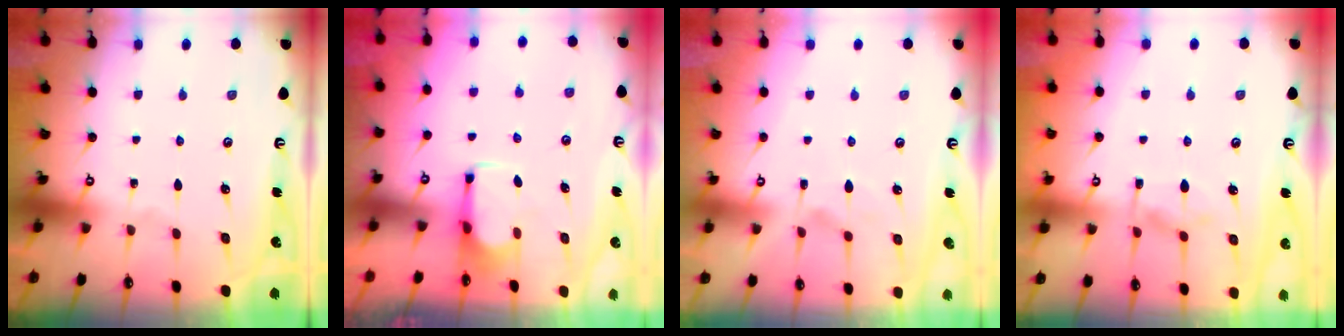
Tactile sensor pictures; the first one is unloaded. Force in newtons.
{"total": 2.6, "press": 2.5, "slide": 0.9}
{"total": 5.1, "press": 4.9, "slide": 1.3}
{"total": 2.9, "press": 2.6, "slide": 1.3}